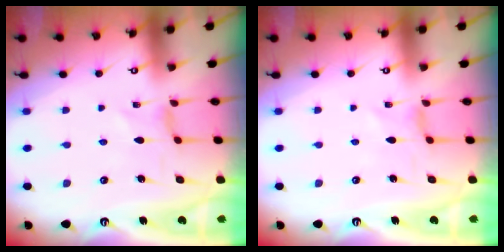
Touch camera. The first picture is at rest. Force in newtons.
{"total": 0.0}